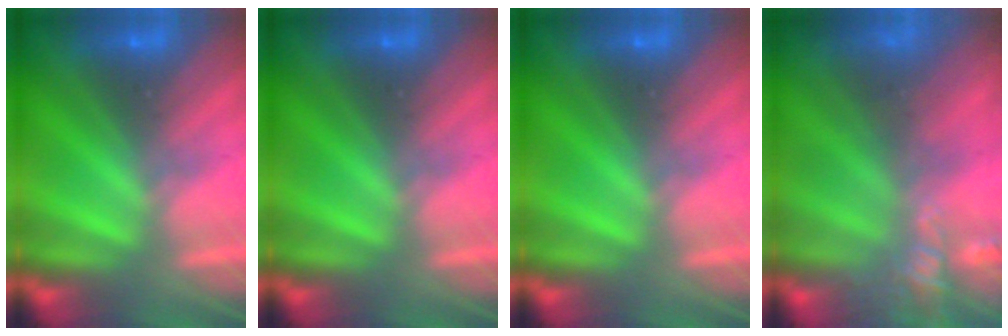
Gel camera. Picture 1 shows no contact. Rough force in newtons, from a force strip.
{"total": 0.0}
{"total": 0.0}
{"total": 6.9}